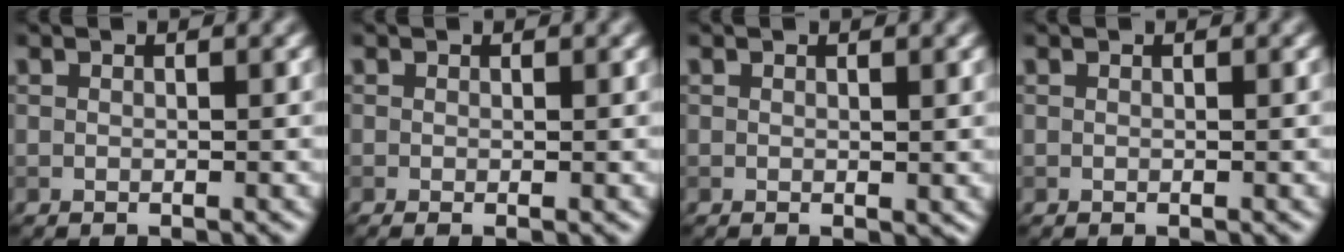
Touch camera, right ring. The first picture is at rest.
{"total": 0.8, "force": [-0.2, 0.1, 0.8], "torque": [-0.013, -0.005, -0.003]}
{"total": 0.6, "force": [0.1, 0.2, 0.5], "torque": [-0.003, -0.002, 0.001]}
{"total": 0.0}